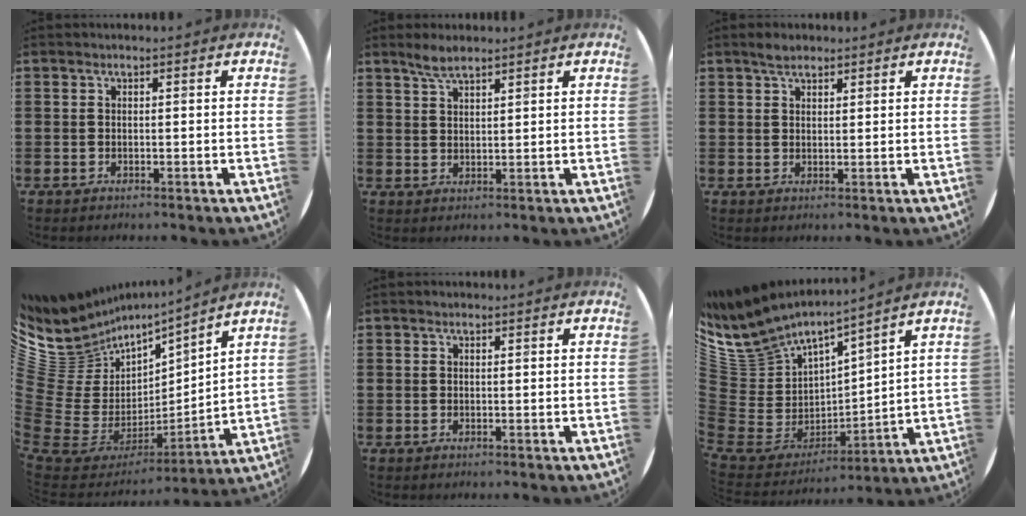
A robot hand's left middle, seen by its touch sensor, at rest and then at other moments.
{"total": 2.9, "force": [2.4, 0.7, 1.5], "torque": [-0.032, 0.004, 0.045]}
{"total": 2.0, "force": [1.8, 0.8, 0.6], "torque": [-0.006, 0.002, 0.031]}
{"total": 8.5, "force": [4.5, 7.2, 0.6], "torque": [-0.077, -0.058, 0.088]}
{"total": 0.0}
{"total": 7.3, "force": [5.9, 4.2, 0.0], "torque": [-0.054, -0.068, 0.109]}